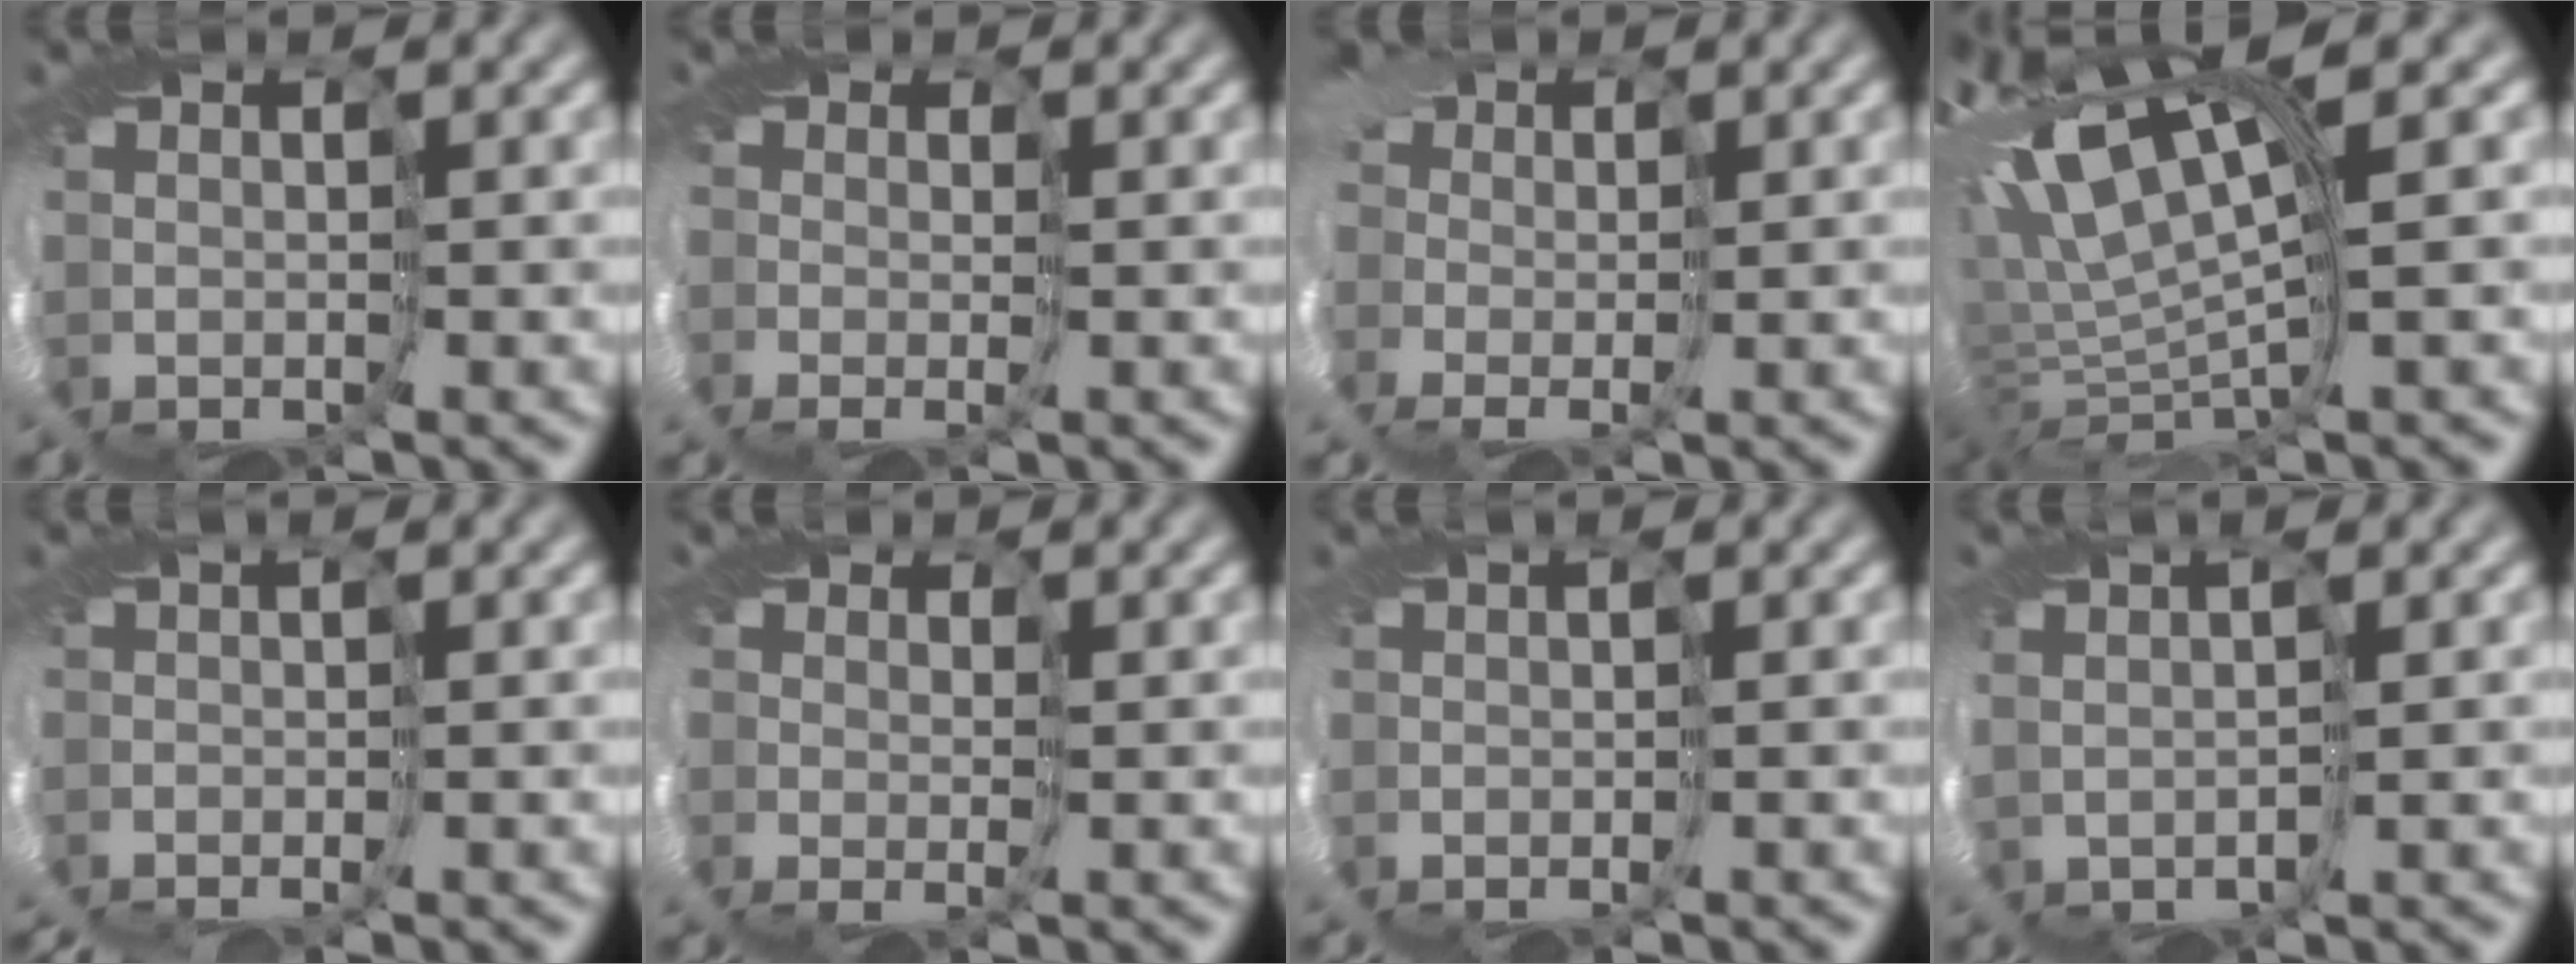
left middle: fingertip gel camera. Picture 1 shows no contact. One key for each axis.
{"total": 3.1, "fx": -0.1, "fy": 2.3, "fz": 2.1, "tx": -0.033, "ty": -0.001, "tz": -0.005}
{"total": 8.9, "fx": 0.3, "fy": 7.0, "fz": 5.5, "tx": -0.105, "ty": 0.001, "tz": -0.036}
{"total": 9.7, "fx": 3.3, "fy": 3.2, "fz": 8.5, "tx": -0.211, "ty": 0.006, "tz": 0.065}
{"total": 3.2, "fx": -2.8, "fy": 0.3, "fz": 1.6, "tx": -0.031, "ty": -0.007, "tz": -0.051}
{"total": 2.9, "fx": 0.1, "fy": 2.2, "fz": 1.8, "tx": -0.032, "ty": -0.004, "tz": -0.001}
{"total": 1.1, "fx": -0.9, "fy": -0.2, "fz": 0.6, "tx": -0.001, "ty": -0.002, "tz": -0.015}
{"total": 1.1, "fx": 0.6, "fy": 0.4, "fz": 0.8, "tx": -0.001, "ty": 0.014, "tz": -0.012}